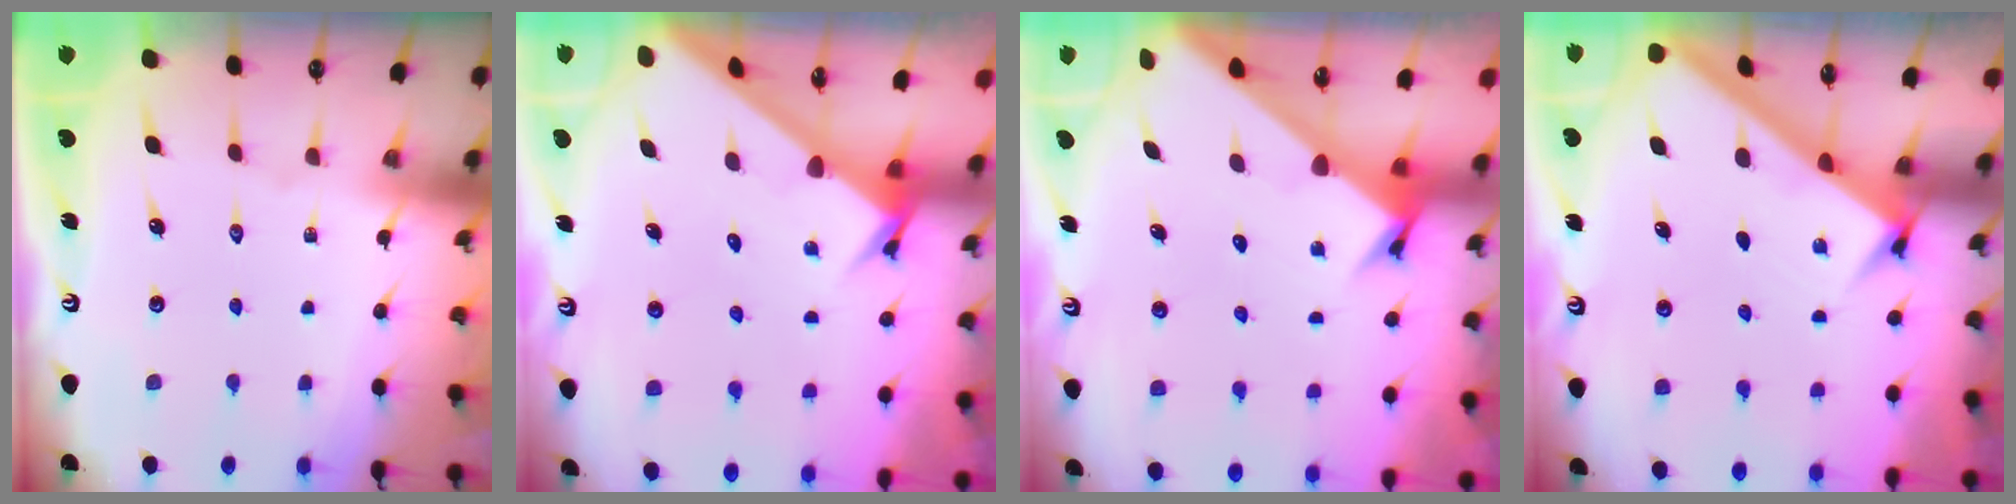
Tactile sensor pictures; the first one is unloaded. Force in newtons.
{"total": 2.6, "press": 2.6, "slide": 0.2}
{"total": 2.5, "press": 2.5, "slide": 0.2}
{"total": 2.9, "press": 2.9, "slide": 0.4}